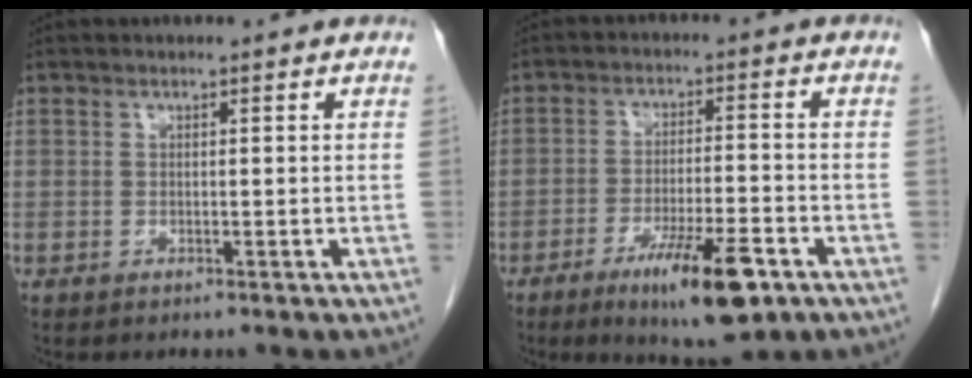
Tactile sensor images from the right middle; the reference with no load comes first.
{"total": 10.9, "force": [-6.0, 1.7, 8.9], "torque": [-0.146, -0.018, -0.092]}